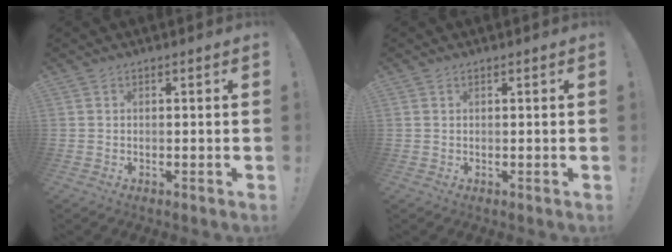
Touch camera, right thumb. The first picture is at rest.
{"total": 0.5, "force": [0.4, 0.2, 0.3], "torque": [-0.001, -0.001, 0.007]}